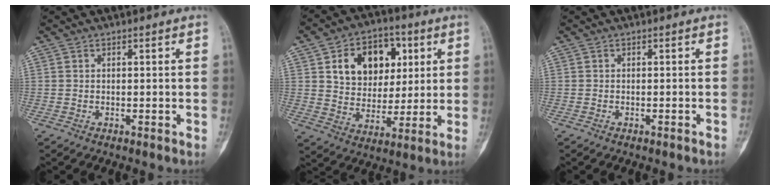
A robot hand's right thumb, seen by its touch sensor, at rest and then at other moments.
{"total": 15.1, "force": [5.0, 11.0, 9.1], "torque": [-0.095, -0.007, 0.084]}
{"total": 0.9, "force": [-0.7, -0.1, 0.5], "torque": [-0.018, 0.019, -0.001]}